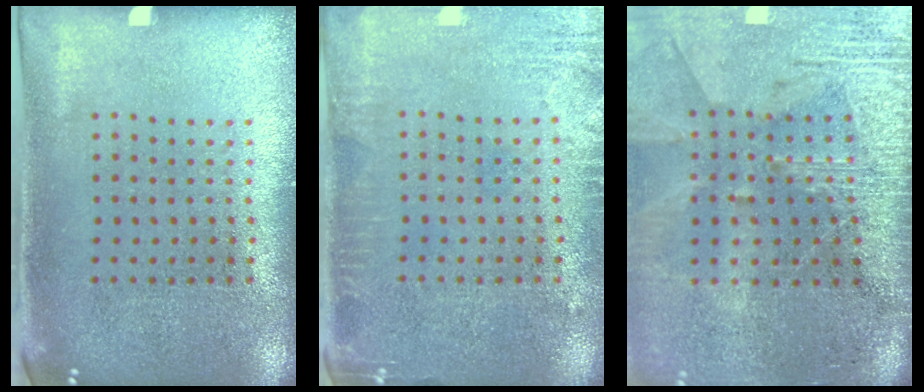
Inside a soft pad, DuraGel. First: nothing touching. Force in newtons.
{"total": 2.7, "press": 2.7, "slide": 0.4}
{"total": 3.9, "press": 3.4, "slide": 1.8}